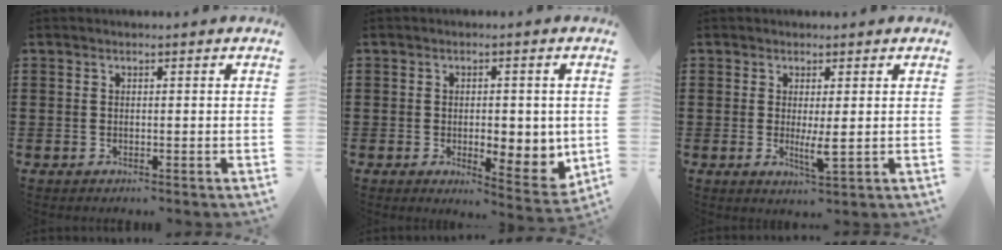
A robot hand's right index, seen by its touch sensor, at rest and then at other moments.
{"total": 5.0, "force": [0.1, 2.4, 4.3], "torque": [-0.068, 0.004, -0.001]}
{"total": 3.5, "force": [-0.2, 0.5, 3.4], "torque": [-0.062, -0.003, -0.003]}